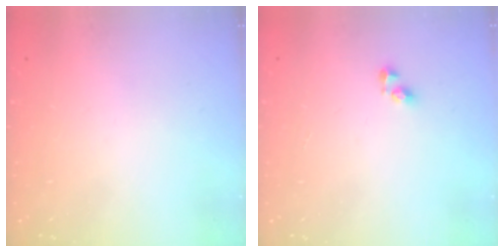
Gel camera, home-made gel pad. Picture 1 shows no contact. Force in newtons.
{"total": 3.8, "press": 3.7, "slide": 0.5}